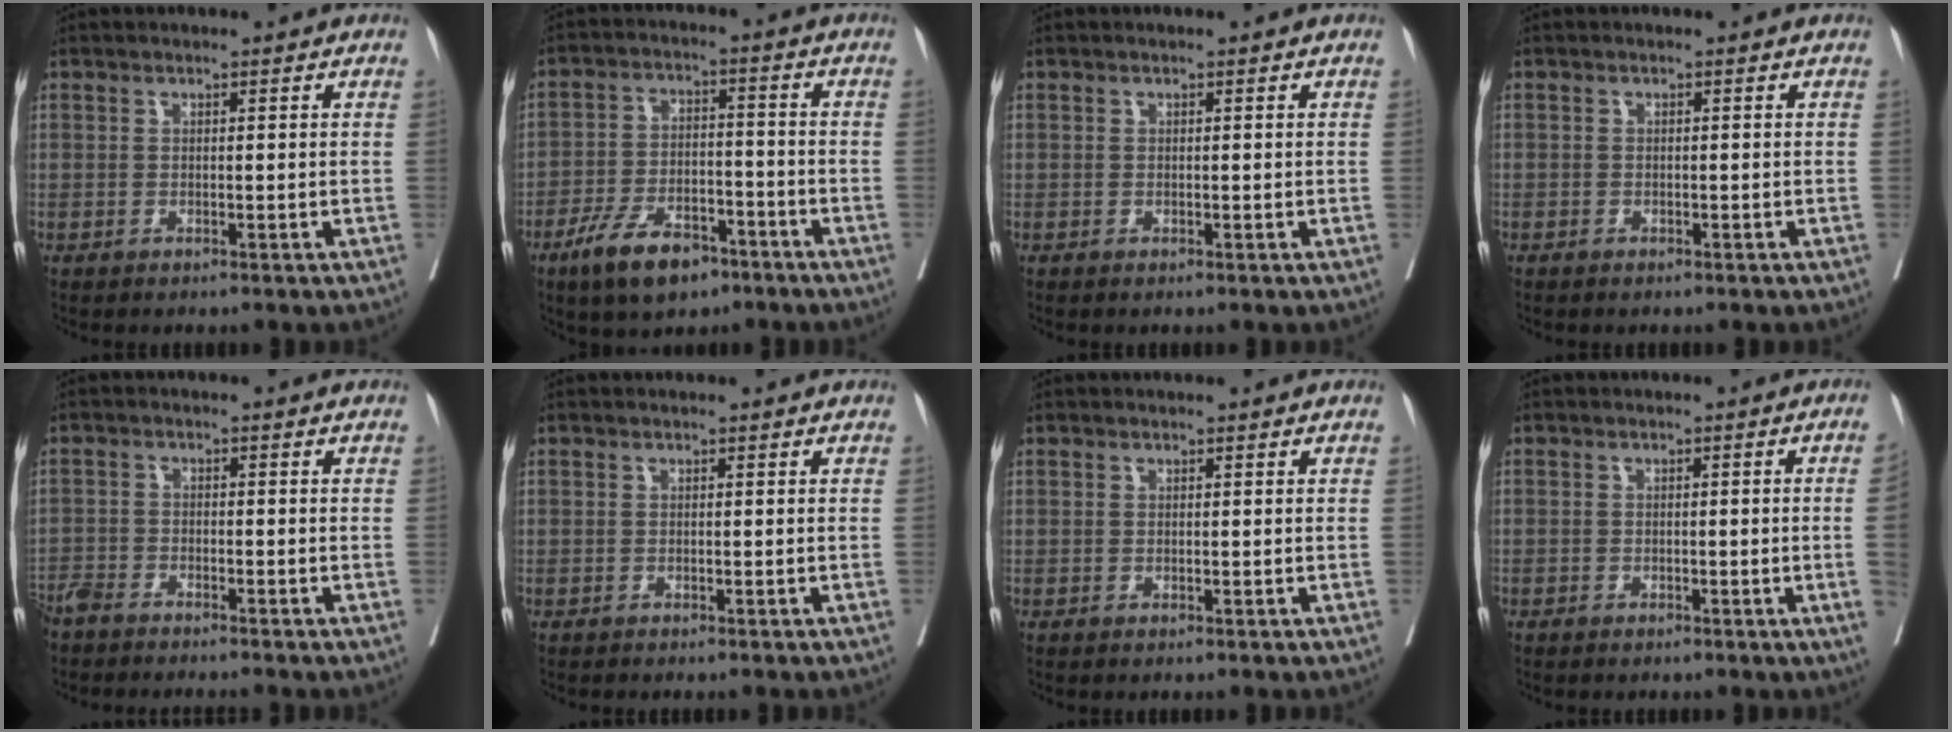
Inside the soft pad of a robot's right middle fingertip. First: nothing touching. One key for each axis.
{"total": 9.9, "fx": -6.5, "fy": 4.3, "fz": 6.1, "tx": -0.114, "ty": 0.000, "tz": -0.113}
{"total": 0.0}
{"total": 0.6, "fx": -0.3, "fy": 0.5, "fz": 0.0, "tx": -0.003, "ty": 0.006, "tz": -0.007}
{"total": 6.0, "fx": -5.5, "fy": 0.6, "fz": 2.3, "tx": -0.029, "ty": -0.011, "tz": -0.095}
{"total": 0.0}
{"total": 0.0}
{"total": 3.1, "fx": -0.7, "fy": -0.6, "fz": 2.9, "tx": -0.037, "ty": 0.003, "tz": -0.011}